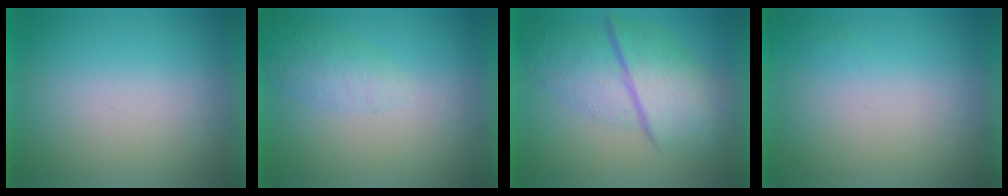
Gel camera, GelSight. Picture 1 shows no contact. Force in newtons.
{"total": 2.0}
{"total": 5.3}
{"total": 1.1}